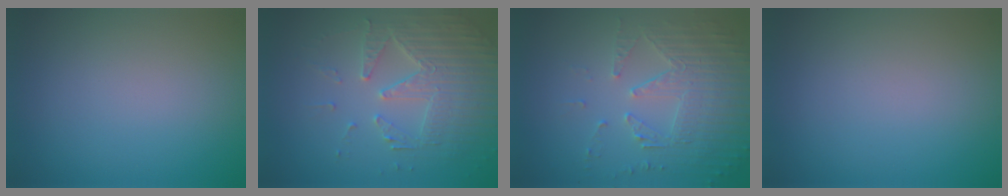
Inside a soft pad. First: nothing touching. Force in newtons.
{"total": 4.2, "press": 3.9, "slide": 1.6}
{"total": 5.8, "press": 3.7, "slide": 4.4}
{"total": 0.0}